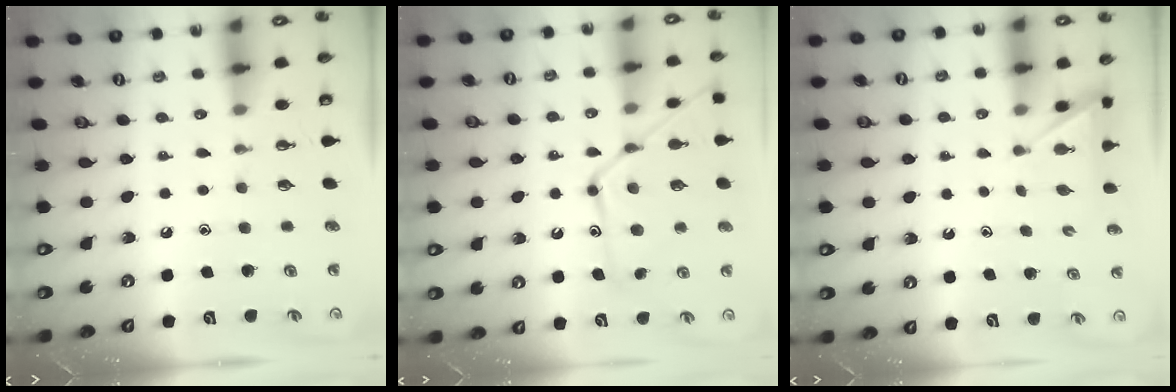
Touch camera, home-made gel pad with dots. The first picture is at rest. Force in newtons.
{"total": 14.2, "press": 14.1, "slide": 0.9}
{"total": 1.9, "press": 1.9, "slide": 0.2}